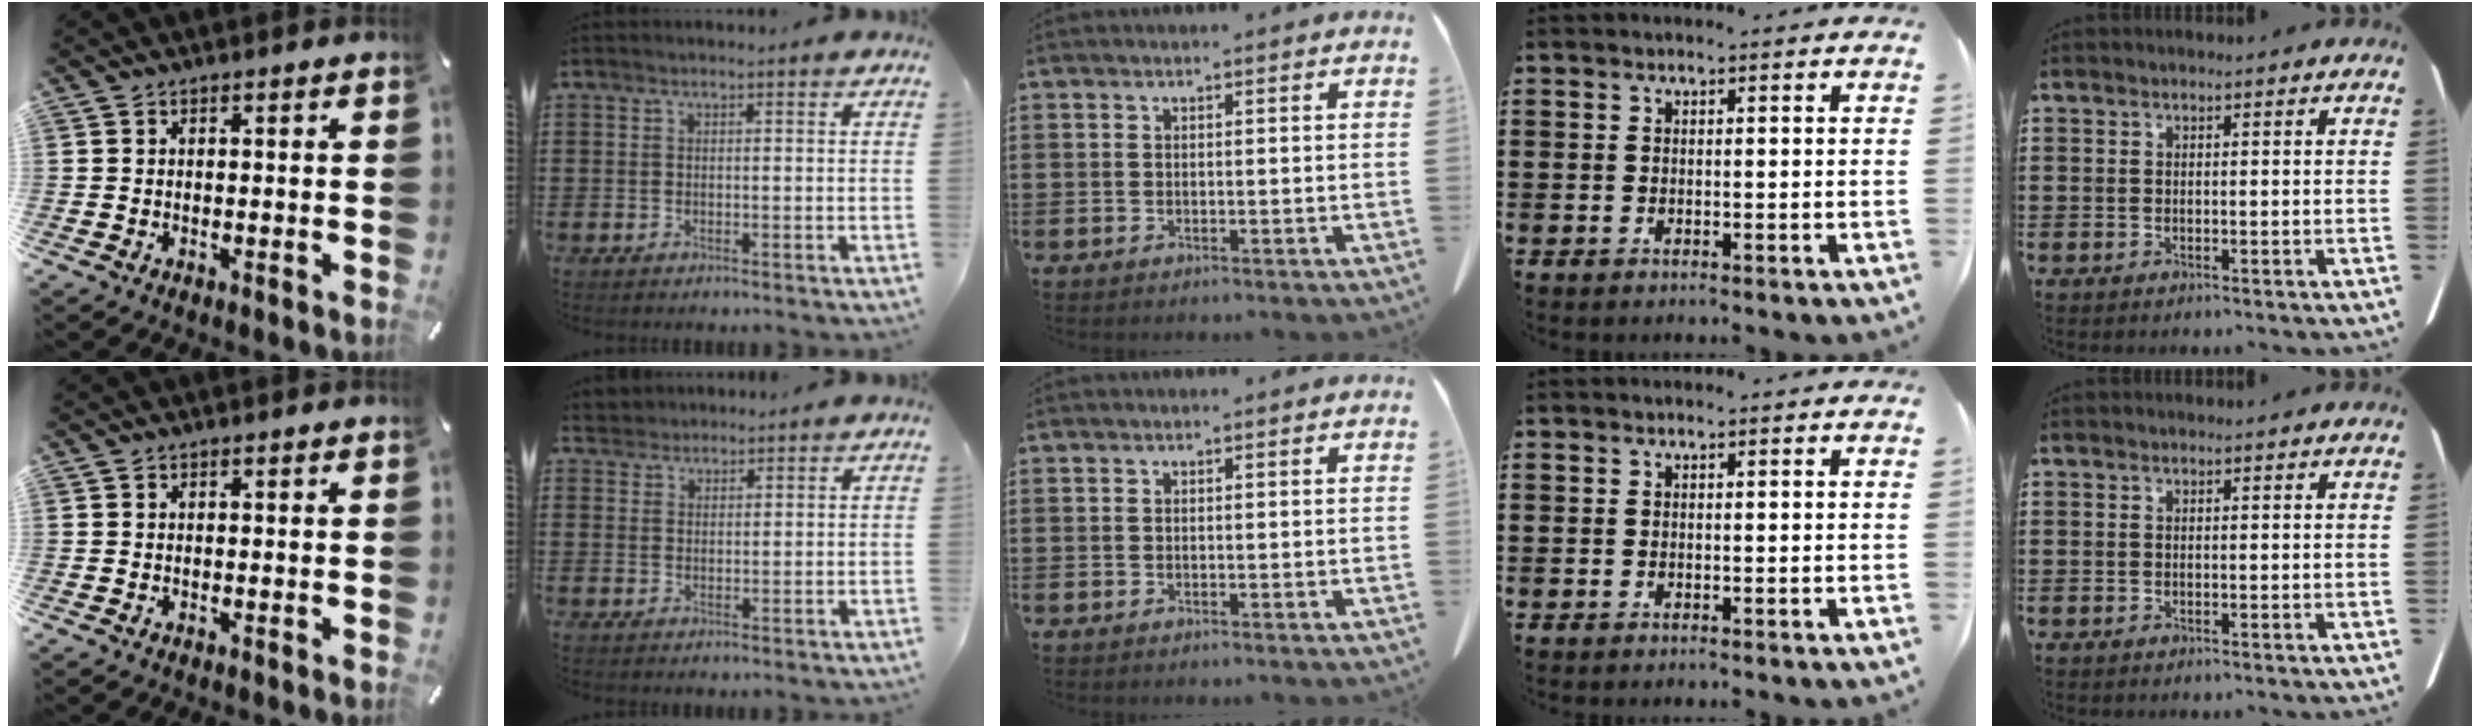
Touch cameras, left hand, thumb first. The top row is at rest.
{"index": {"total": 2.0, "force": [1.8, 0.8, -0.3], "torque": [-0.001, 0.005, 0.037]}}